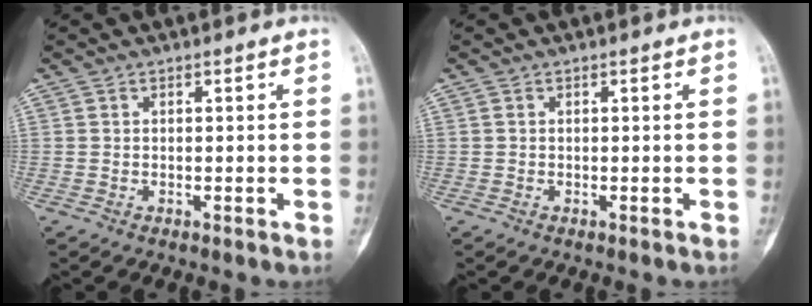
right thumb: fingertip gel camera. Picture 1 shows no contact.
{"total": 0.0}